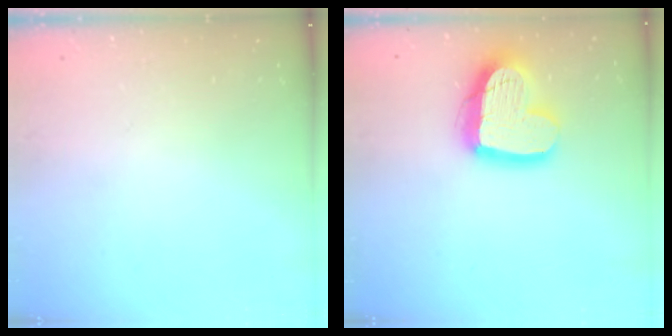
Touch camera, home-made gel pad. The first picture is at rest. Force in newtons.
{"total": 17.4, "press": 17.3, "slide": 1.5}